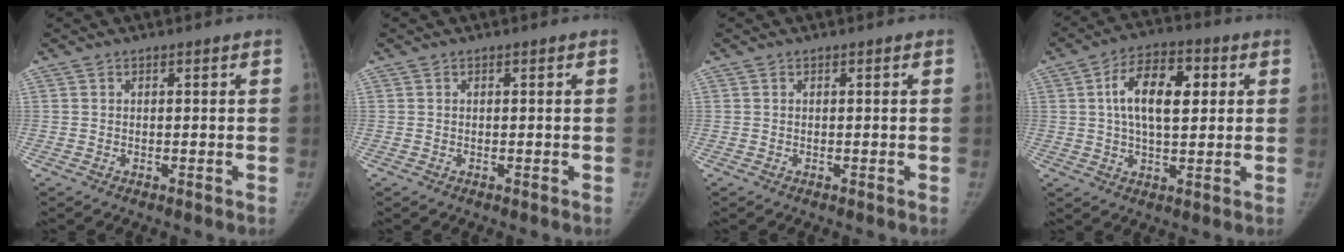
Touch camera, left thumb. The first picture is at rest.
{"total": 0.0}
{"total": 0.0}
{"total": 11.9, "force": [2.6, 6.1, 9.9], "torque": [-0.155, 0.009, 0.038]}